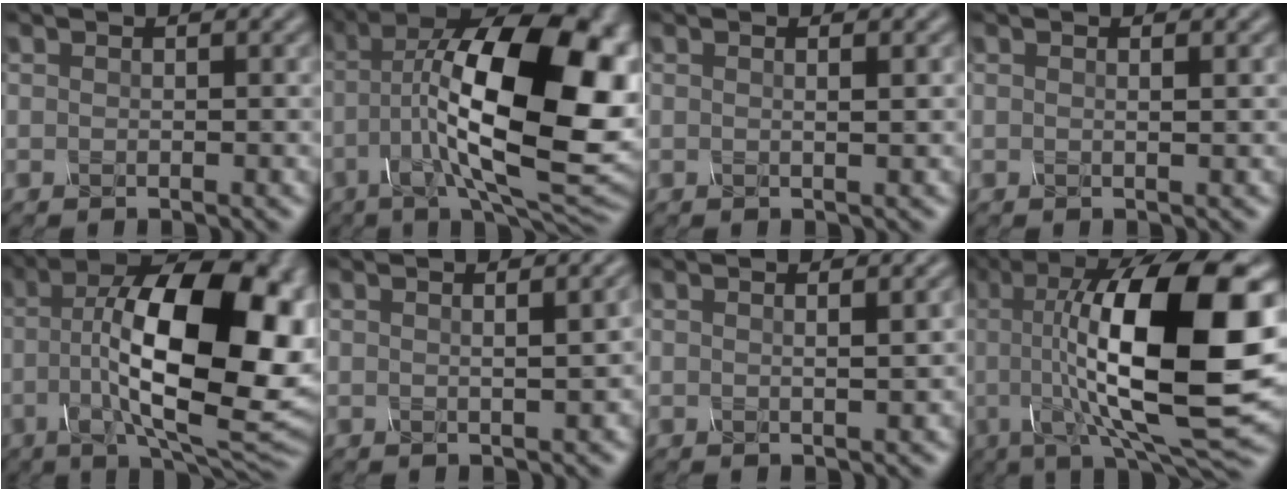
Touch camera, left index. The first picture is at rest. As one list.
[{"total": 18.5, "force": [-0.4, 7.5, 16.9], "torque": [-0.267, 0.009, 0.001]}, {"total": 1.6, "force": [0.4, 0.5, 1.4], "torque": [-0.015, 0.001, -0.004]}, {"total": 1.2, "force": [0.3, 0.4, 1.1], "torque": [-0.012, 0.002, -0.002]}, {"total": 16.9, "force": [-0.2, 6.7, 15.5], "torque": [-0.226, 0.016, -0.005]}, {"total": 3.6, "force": [0.5, 1.2, 3.4], "torque": [-0.021, 0.017, 0.001]}, {"total": 2.4, "force": [0.4, 0.8, 2.2], "torque": [-0.020, 0.007, -0.006]}, {"total": 17.0, "force": [2.2, 5.0, 16.1], "torque": [-0.245, 0.005, 0.038]}]